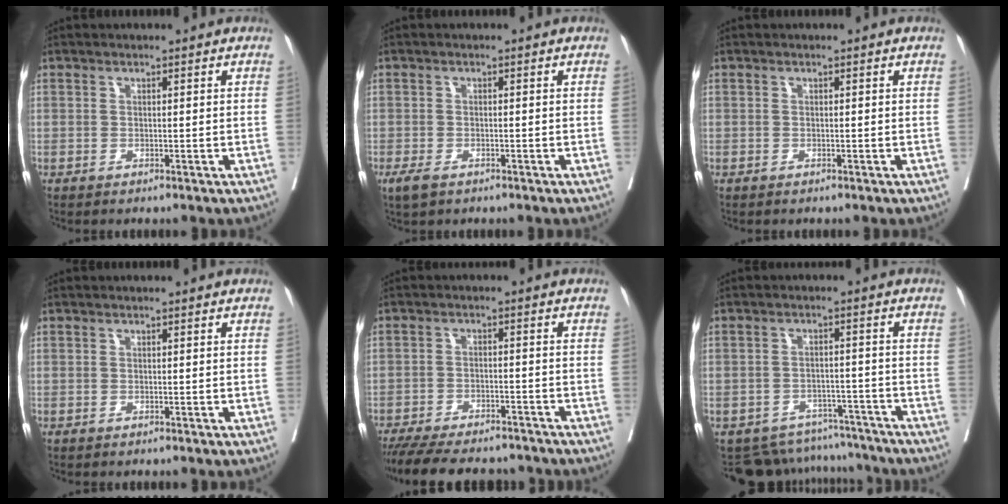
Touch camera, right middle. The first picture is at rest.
{"total": 2.7, "force": [-1.7, 1.3, 1.7], "torque": [-0.036, -0.005, -0.025]}
{"total": 0.0}
{"total": 0.0}
{"total": 15.8, "force": [-13.9, 4.1, 6.3], "torque": [-0.137, -0.013, -0.197]}
{"total": 10.5, "force": [-9.7, 4.0, -0.1], "torque": [0.005, 0.028, -0.125]}